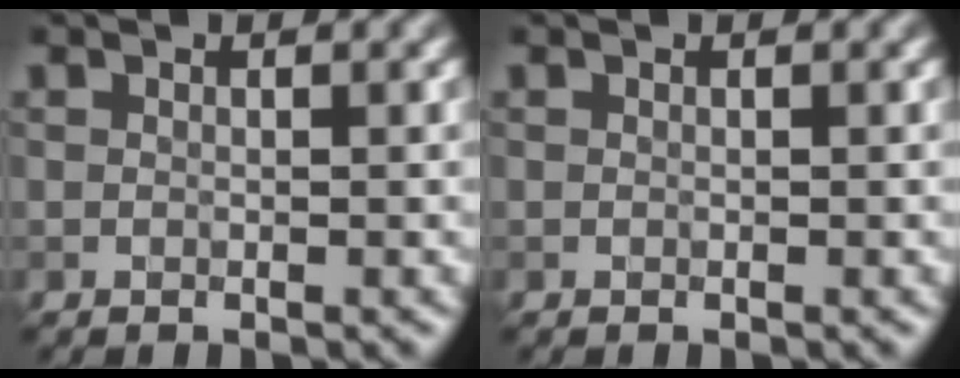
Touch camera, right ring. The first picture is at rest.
{"total": 0.0}